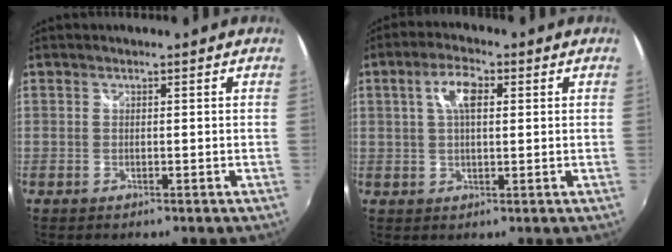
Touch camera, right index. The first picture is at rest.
{"total": 5.8, "force": [1.6, 2.5, 5.0], "torque": [-0.093, 0.014, 0.028]}